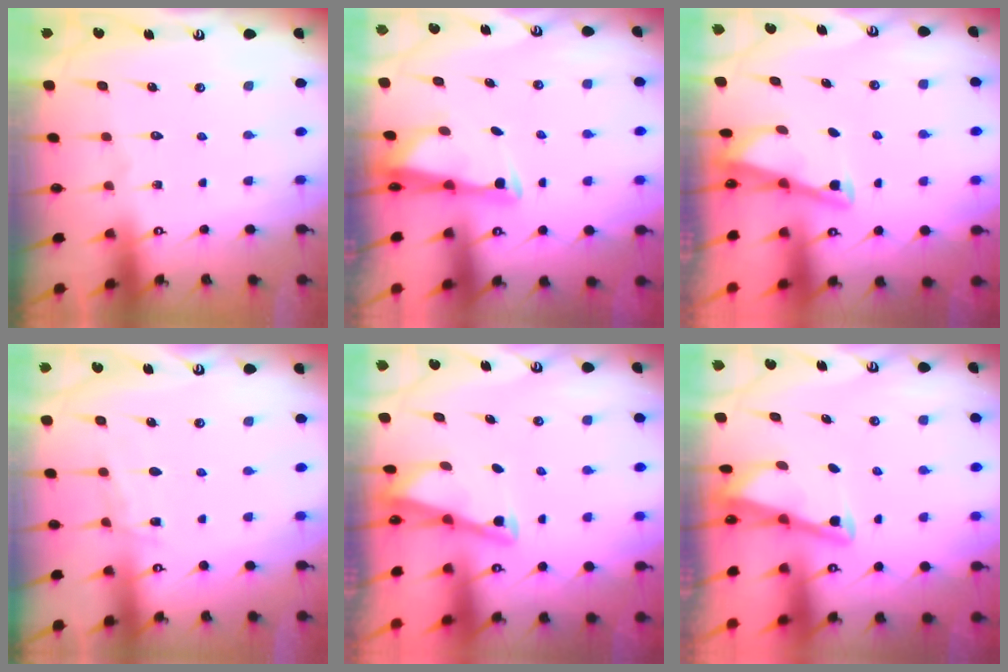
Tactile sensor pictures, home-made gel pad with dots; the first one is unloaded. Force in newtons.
{"total": 3.1, "press": 3.0, "slide": 0.7}
{"total": 2.9, "press": 2.9, "slide": 0.4}
{"total": 4.6, "press": 4.6, "slide": 0.6}
{"total": 3.0, "press": 3.0, "slide": 0.3}
{"total": 3.0, "press": 3.0, "slide": 0.3}